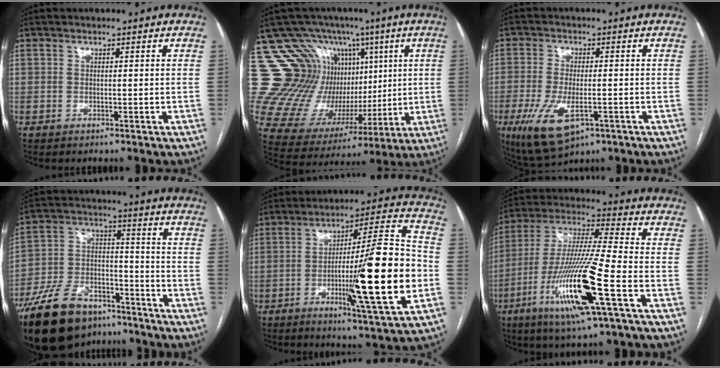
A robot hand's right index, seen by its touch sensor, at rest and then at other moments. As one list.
[{"total": 17.5, "force": [6.7, 14.5, 7.1], "torque": [-0.119, 0.077, 0.151]}, {"total": 9.8, "force": [-4.1, 3.7, 8.1], "torque": [-0.161, -0.020, -0.061]}, {"total": 17.5, "force": [-13.1, 8.4, 7.9], "torque": [-0.164, 0.023, -0.224]}, {"total": 20.6, "force": [-4.5, 0.6, 20.1], "torque": [-0.304, -0.004, -0.065]}, {"total": 18.6, "force": [-7.3, 0.4, 17.1], "torque": [-0.364, -0.026, -0.137]}]